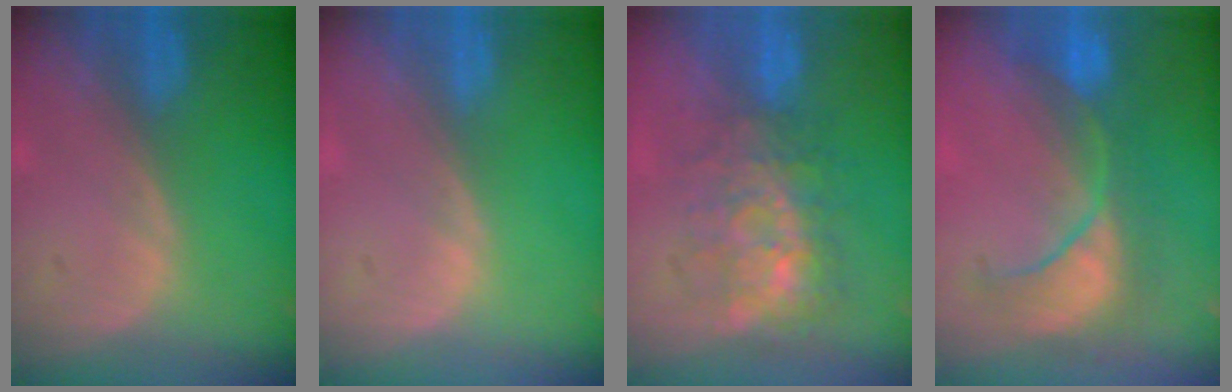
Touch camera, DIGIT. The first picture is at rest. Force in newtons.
{"total": 0.0}
{"total": 8.7, "press": 7.5, "slide": 4.4}
{"total": 8.3, "press": 8.3, "slide": 0.1}